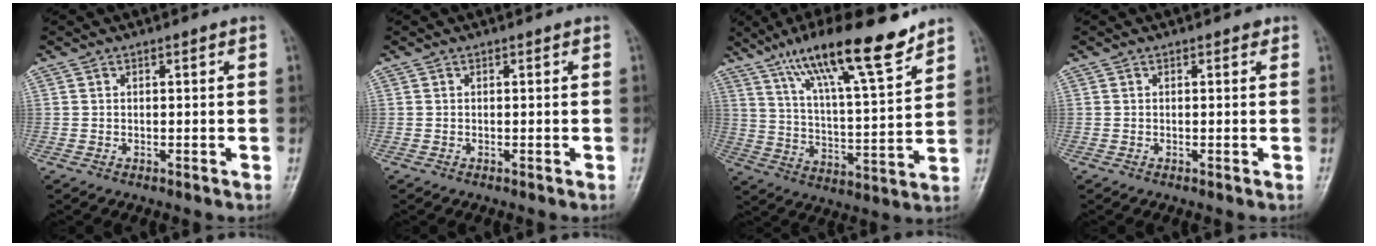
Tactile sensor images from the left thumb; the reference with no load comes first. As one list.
[{"total": 0.0}, {"total": 18.6, "force": [13.0, 3.2, 13.0], "torque": [-0.199, -0.058, 0.222]}, {"total": 0.5, "force": [0.3, 0.3, 0.3], "torque": [0.000, 0.000, -0.001]}]